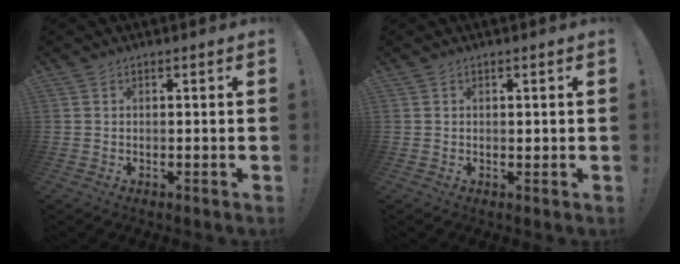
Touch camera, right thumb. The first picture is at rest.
{"total": 0.6, "force": [0.2, 0.5, 0.2], "torque": [0.000, 0.001, 0.003]}